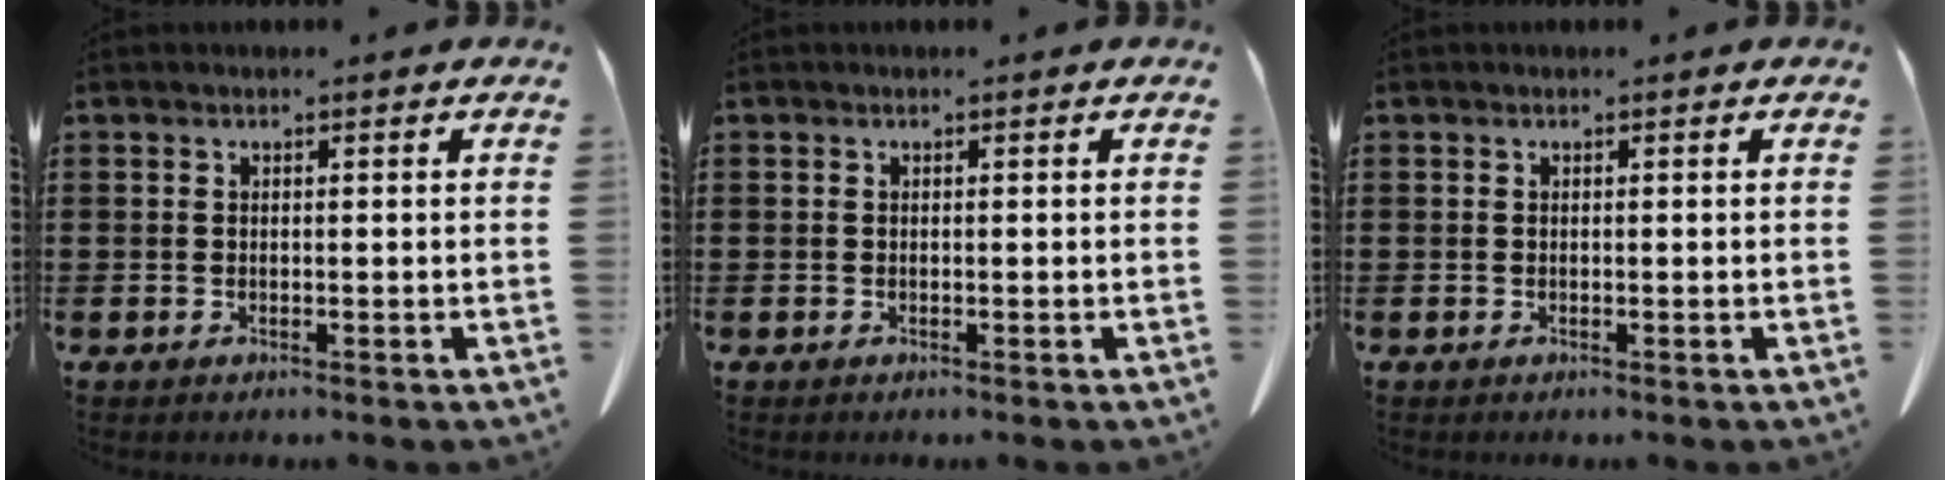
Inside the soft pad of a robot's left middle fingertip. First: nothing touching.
{"total": 0.0}
{"total": 0.0}